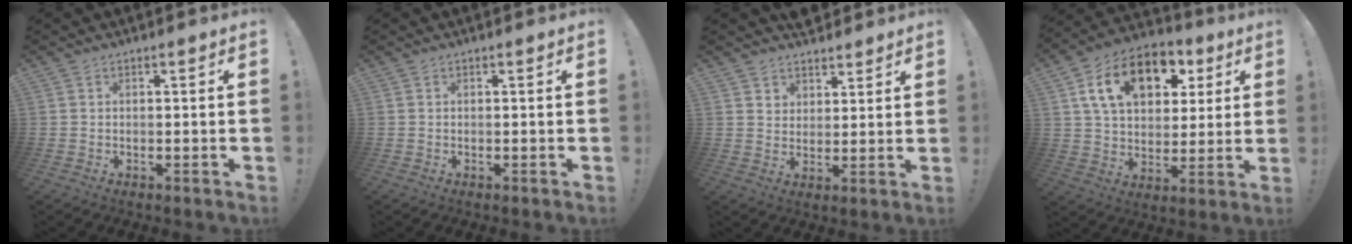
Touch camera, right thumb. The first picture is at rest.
{"total": 0.0}
{"total": 5.4, "force": [4.2, 3.3, -0.2], "torque": [0.010, -0.036, 0.079]}
{"total": 18.3, "force": [7.5, 12.1, 11.5], "torque": [-0.186, -0.017, 0.136]}